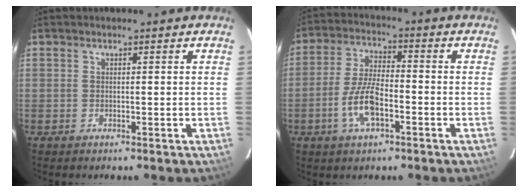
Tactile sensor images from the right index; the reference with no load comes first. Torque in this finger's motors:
{"motor_torque": [1.33, -0.51, 0.75, 0.11]}